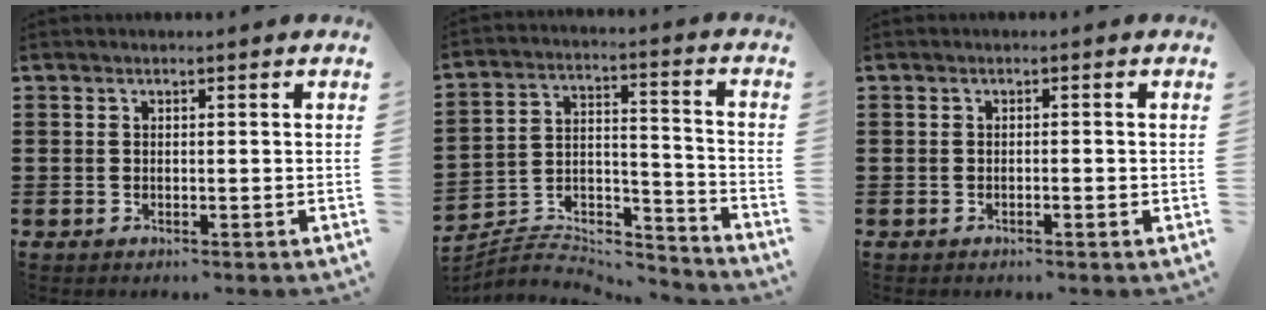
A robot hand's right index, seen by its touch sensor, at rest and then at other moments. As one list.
[{"total": 5.2, "force": [-4.8, 1.8, 1.0], "torque": [-0.023, 0.000, -0.097]}, {"total": 0.7, "force": [-0.4, 0.1, 0.6], "torque": [-0.011, -0.002, -0.006]}]